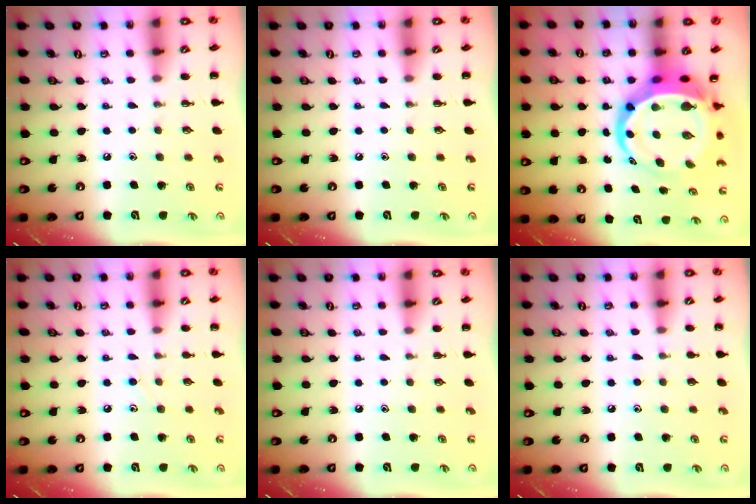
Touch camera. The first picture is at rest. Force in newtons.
{"total": 0.0}
{"total": 11.8, "press": 11.4, "slide": 3.3}
{"total": 5.2, "press": 4.9, "slide": 1.8}
{"total": 0.0}
{"total": 5.3, "press": 5.0, "slide": 1.7}